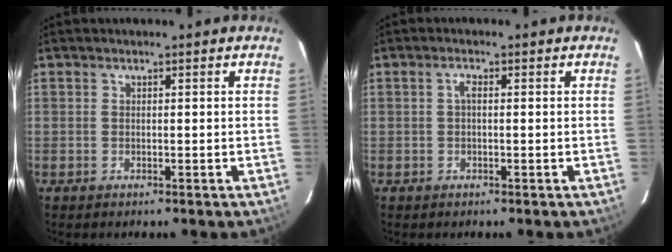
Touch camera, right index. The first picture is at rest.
{"total": 1.3, "force": [0.0, 0.5, 1.2], "torque": [-0.024, 0.006, -0.001]}